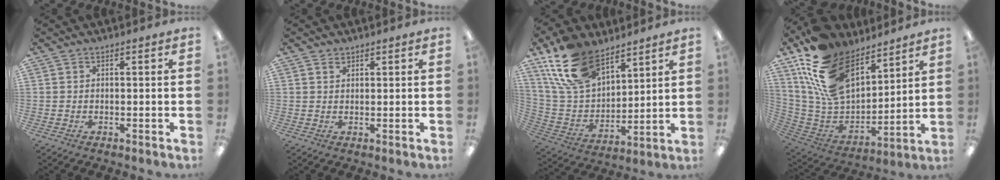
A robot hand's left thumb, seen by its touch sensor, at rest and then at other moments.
{"total": 1.3, "force": [1.1, 0.7, 0.4], "torque": [-0.009, 0.000, 0.021]}
{"total": 18.1, "force": [12.1, 9.9, 9.1], "torque": [-0.193, -0.044, 0.231]}
{"total": 22.0, "force": [13.0, 13.0, 11.9], "torque": [-0.248, -0.064, 0.247]}